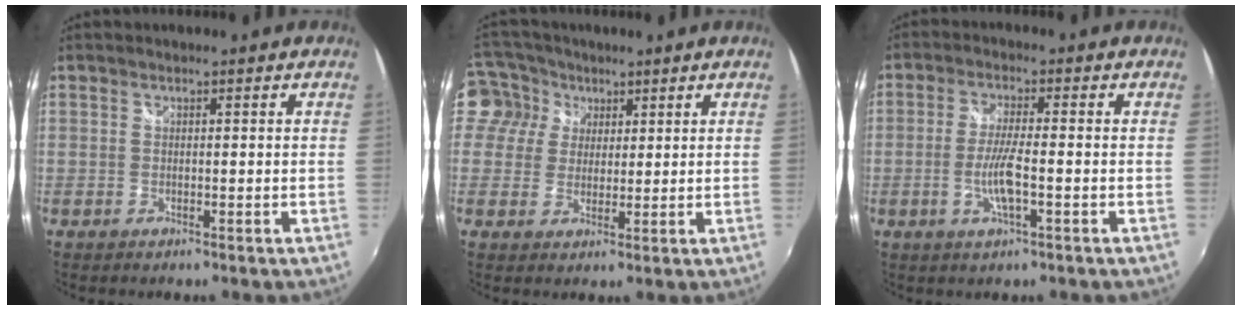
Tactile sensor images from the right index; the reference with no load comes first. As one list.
[{"total": 9.7, "force": [3.7, 8.6, 2.4], "torque": [-0.073, 0.029, 0.059]}, {"total": 5.8, "force": [-1.8, 0.5, 5.5], "torque": [-0.110, -0.006, -0.034]}]